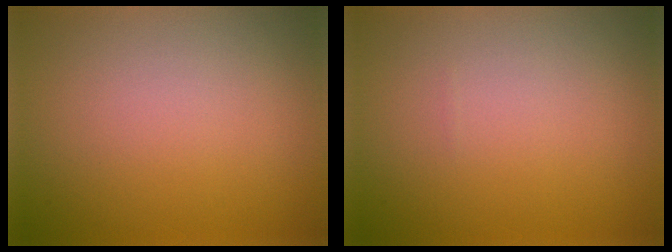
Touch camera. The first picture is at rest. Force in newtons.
{"total": 0.0}